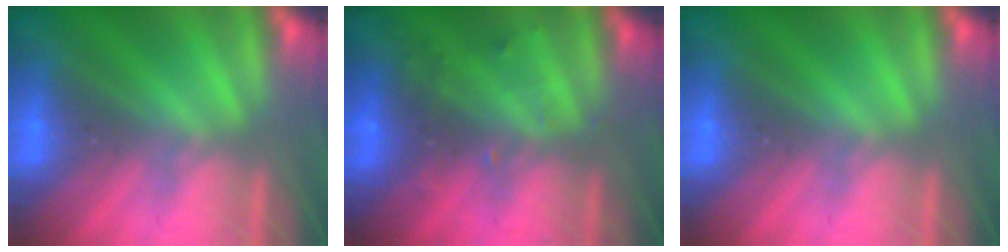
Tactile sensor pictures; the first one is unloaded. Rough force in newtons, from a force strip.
{"total": 3.0}
{"total": 0.0}